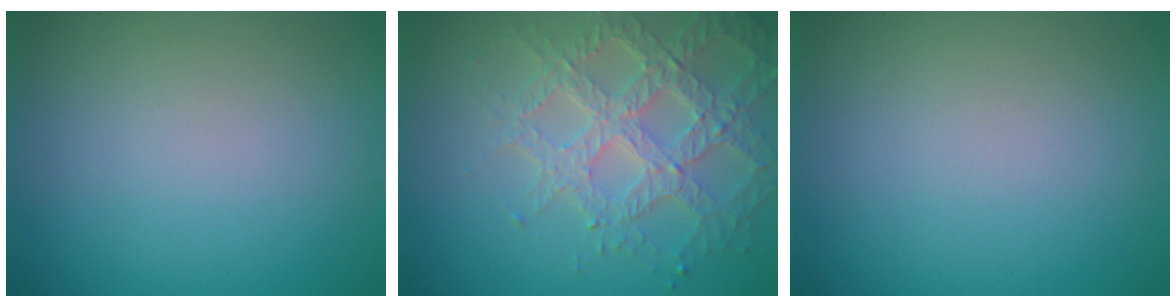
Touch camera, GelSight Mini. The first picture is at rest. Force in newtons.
{"total": 5.8, "press": 4.8, "slide": 3.2}
{"total": 0.0}